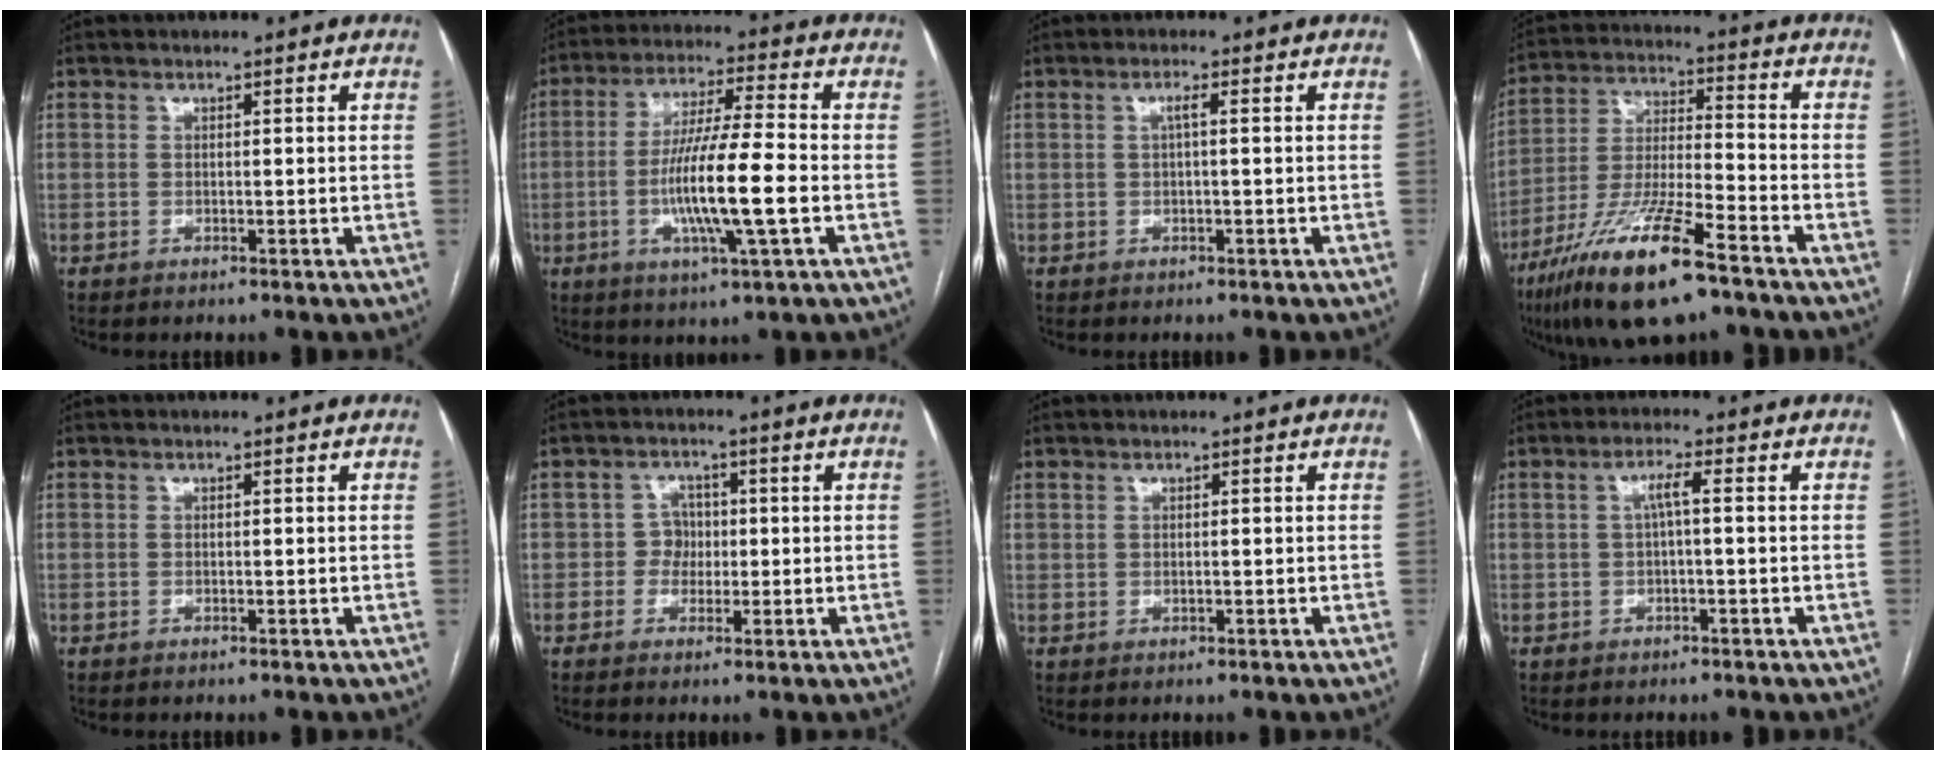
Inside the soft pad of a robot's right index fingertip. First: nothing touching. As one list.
[{"total": 12.3, "force": [-2.7, 0.3, 12.0], "torque": [-0.225, -0.008, -0.055]}, {"total": 1.4, "force": [0.2, 0.0, 1.4], "torque": [-0.025, 0.004, 0.003]}, {"total": 16.9, "force": [-10.7, 2.4, 12.9], "torque": [-0.265, -0.031, -0.194]}, {"total": 0.0}, {"total": 3.0, "force": [-0.2, 2.9, 0.8], "torque": [-0.001, 0.011, -0.005]}, {"total": 0.0}, {"total": 2.7, "force": [0.2, 0.2, 2.6], "torque": [-0.047, 0.009, 0.005]}]